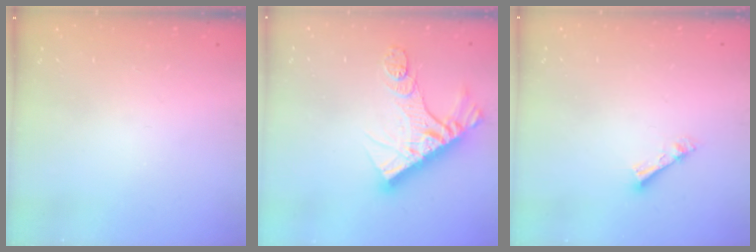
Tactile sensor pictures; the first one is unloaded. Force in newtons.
{"total": 13.2, "press": 13.1, "slide": 1.2}
{"total": 4.6, "press": 4.6, "slide": 0.3}